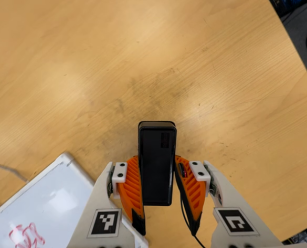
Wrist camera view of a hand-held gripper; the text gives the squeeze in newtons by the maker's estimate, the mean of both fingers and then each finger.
{"total": 3.5, "left": 2.0, "right": 5.0}